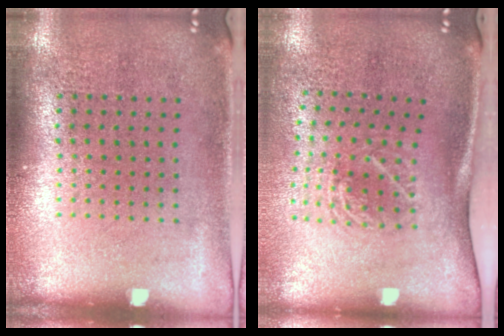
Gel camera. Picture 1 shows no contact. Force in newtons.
{"total": 1.8, "press": 1.3, "slide": 1.3}